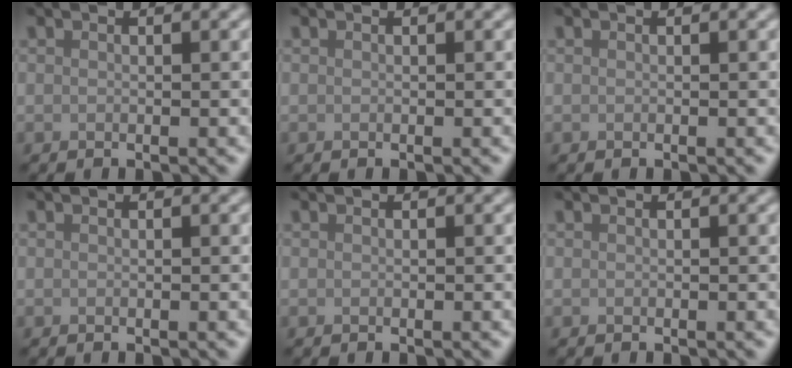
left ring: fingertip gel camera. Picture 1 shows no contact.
{"total": 0.0}
{"total": 0.0}
{"total": 0.0}
{"total": 0.0}
{"total": 0.0}